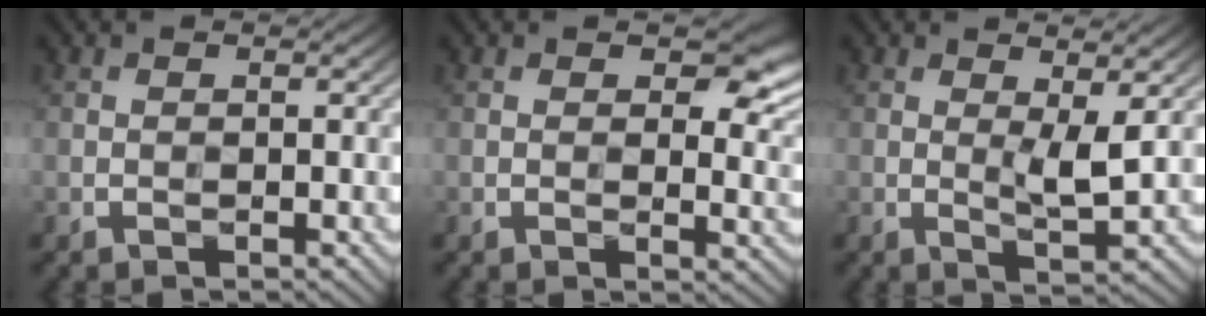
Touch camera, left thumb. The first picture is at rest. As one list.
[{"total": 5.8, "force": [2.4, 3.3, 4.2], "torque": [-0.056, -0.008, 0.034]}, {"total": 3.3, "force": [0.8, 0.6, 3.1], "torque": [-0.063, -0.006, 0.017]}]